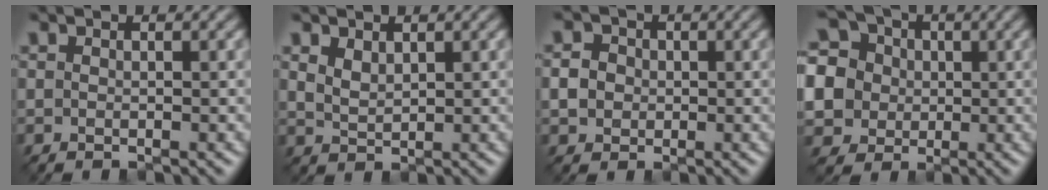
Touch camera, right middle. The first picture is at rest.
{"total": 1.8, "force": [1.2, 0.9, 1.0], "torque": [-0.023, -0.003, 0.029]}
{"total": 2.2, "force": [-0.1, 2.0, 0.9], "torque": [-0.014, 0.000, -0.003]}
{"total": 10.9, "force": [0.9, 10.0, 4.2], "torque": [-0.118, 0.025, -0.006]}